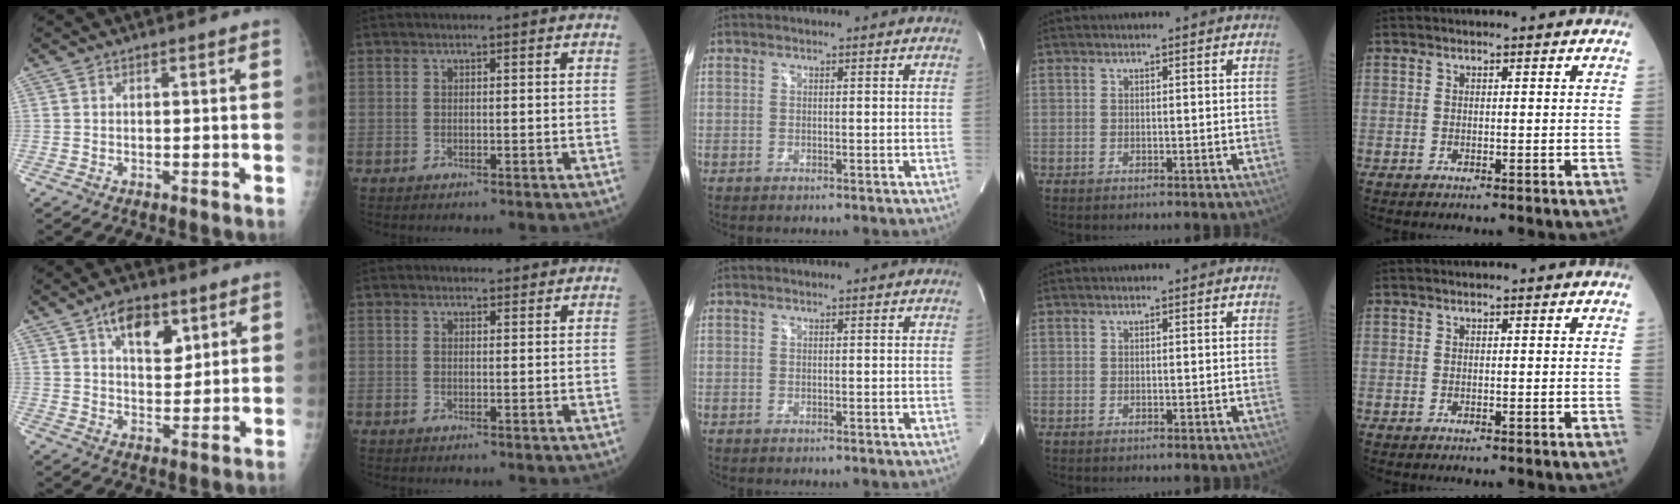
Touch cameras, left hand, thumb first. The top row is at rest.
{"thumb": {"total": 8.7, "force": [4.4, 4.9, 5.8], "torque": [-0.060, -0.022, 0.069]}, "index": {"total": 2.2, "force": [2.0, 0.8, 0.2], "torque": [-0.006, 0.007, 0.027]}}